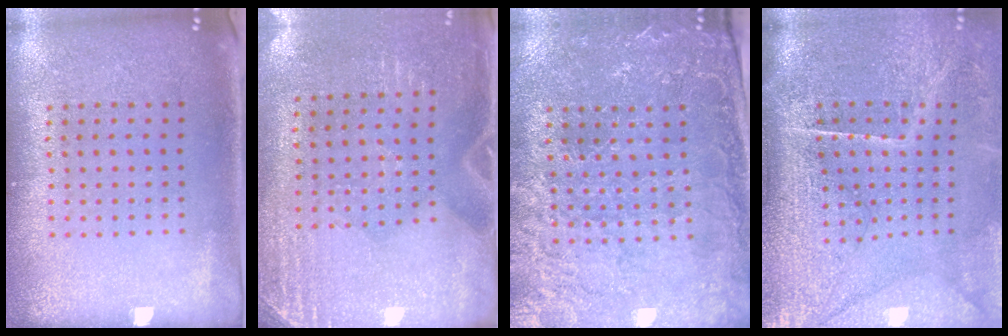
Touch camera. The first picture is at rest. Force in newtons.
{"total": 2.8, "press": 2.5, "slide": 1.3}
{"total": 1.5, "press": 1.4, "slide": 0.5}
{"total": 4.8, "press": 4.0, "slide": 2.7}